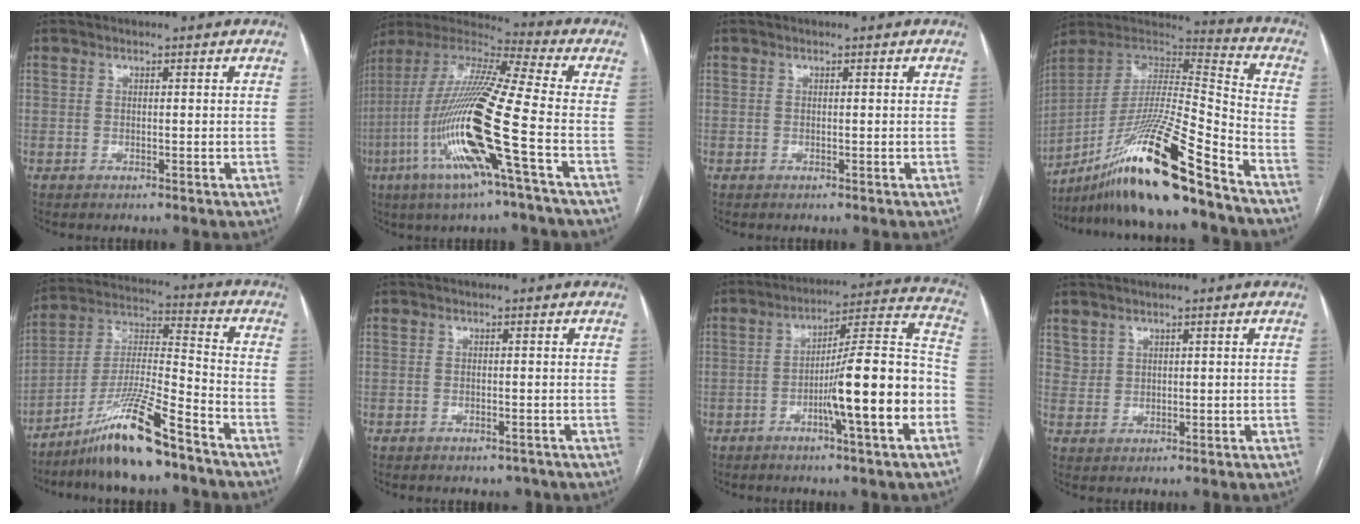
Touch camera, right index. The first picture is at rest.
{"total": 20.5, "force": [-6.3, 0.2, 19.5], "torque": [-0.416, -0.021, -0.130]}
{"total": 0.0}
{"total": 22.0, "force": [-15.8, 0.1, 15.3], "torque": [-0.301, -0.017, -0.290]}
{"total": 14.1, "force": [-10.0, 0.6, 10.0], "torque": [-0.199, -0.010, -0.182]}
{"total": 1.8, "force": [-1.5, 0.9, 0.6], "torque": [-0.007, 0.000, -0.014]}
{"total": 15.6, "force": [-5.1, 0.2, 14.8], "torque": [-0.220, 0.016, -0.080]}
{"total": 2.0, "force": [1.5, 1.4, 0.1], "torque": [0.005, 0.006, 0.029]}